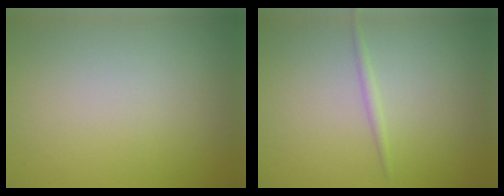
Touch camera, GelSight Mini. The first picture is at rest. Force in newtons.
{"total": 0.8, "press": 0.8, "slide": 0.0}